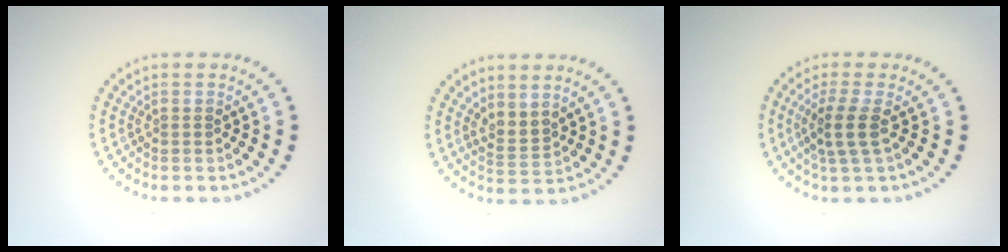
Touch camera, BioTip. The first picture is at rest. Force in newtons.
{"total": 2.0, "press": 1.5, "slide": 1.3}
{"total": 2.6, "press": 2.1, "slide": 1.6}